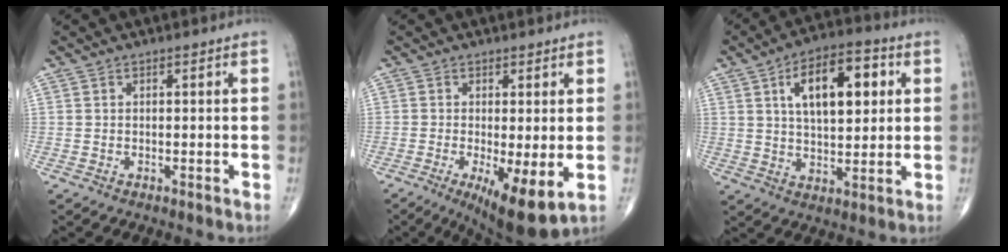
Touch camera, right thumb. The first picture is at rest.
{"total": 9.8, "force": [-2.5, 2.7, 9.0], "torque": [-0.147, -0.025, -0.034]}
{"total": 14.3, "force": [4.3, 6.9, 11.8], "torque": [-0.160, 0.004, 0.067]}